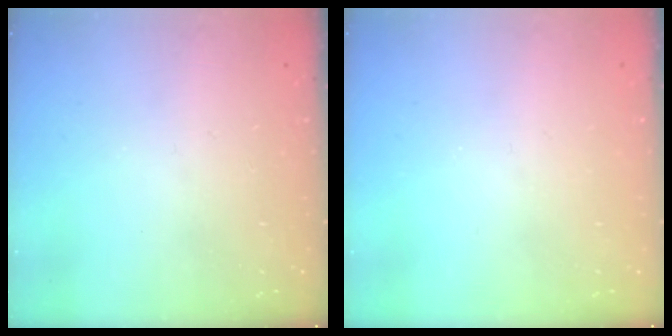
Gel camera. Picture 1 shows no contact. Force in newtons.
{"total": 0.0}